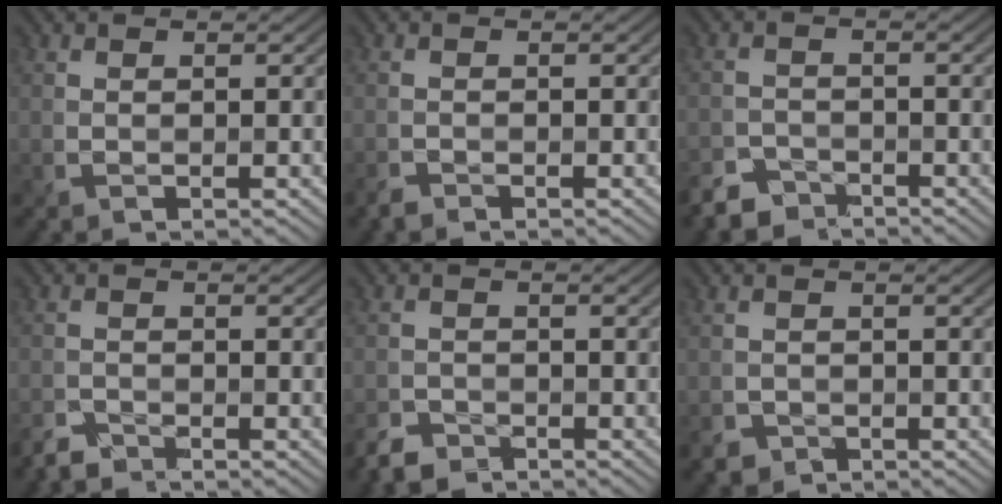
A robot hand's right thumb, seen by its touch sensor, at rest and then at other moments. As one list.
[{"total": 1.3, "force": [-1.3, 0.3, 0.2], "torque": [-0.011, -0.006, -0.026]}, {"total": 3.5, "force": [-3.3, 1.2, 0.3], "torque": [-0.002, -0.003, -0.070]}, {"total": 2.3, "force": [-2.3, 0.1, 0.1], "torque": [-0.003, -0.006, -0.052]}, {"total": 2.8, "force": [-2.6, 0.8, 0.2], "torque": [-0.005, -0.006, -0.057]}, {"total": 1.8, "force": [-1.5, 1.1, 0.0], "torque": [-0.002, -0.011, -0.030]}]